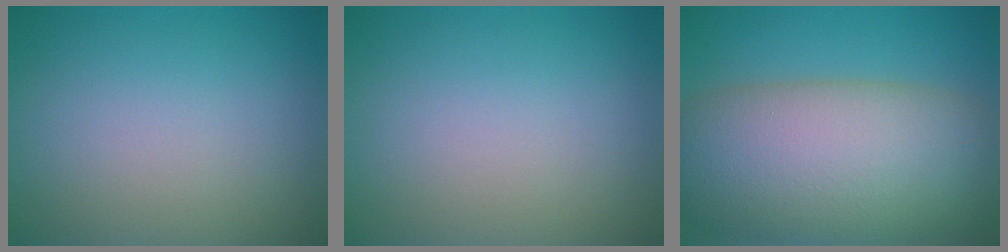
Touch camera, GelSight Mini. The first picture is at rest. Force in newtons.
{"total": 0.0}
{"total": 13.1, "press": 13.1, "slide": 0.5}